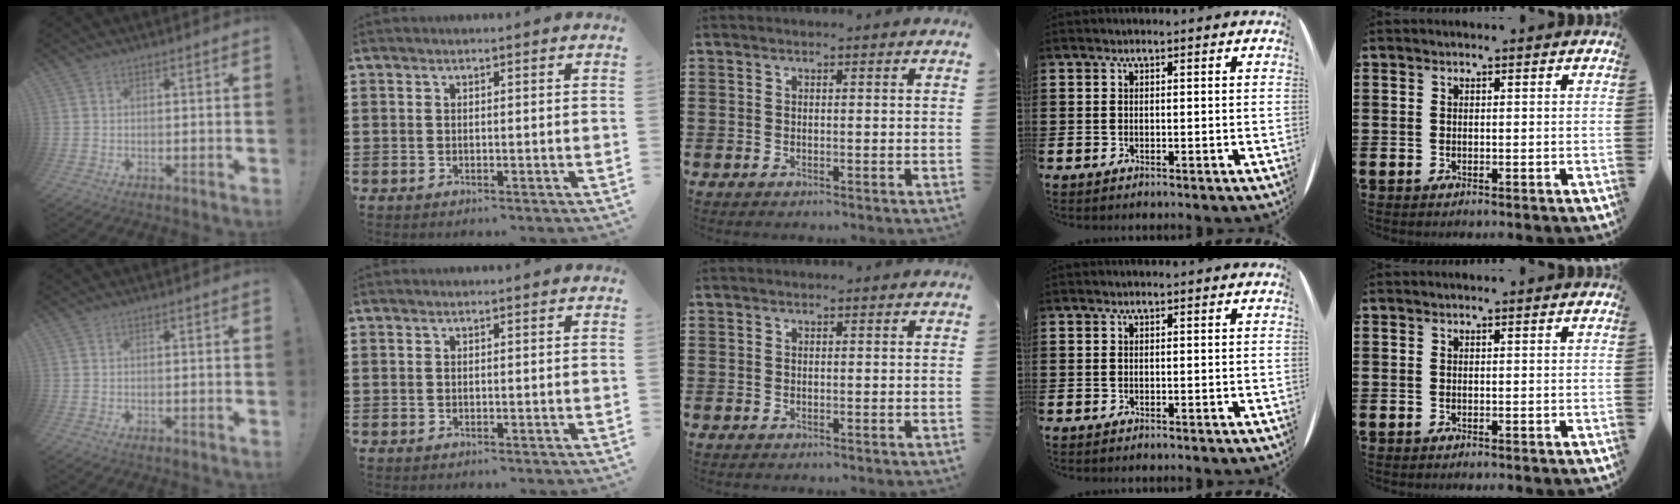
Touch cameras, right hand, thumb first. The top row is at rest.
{}